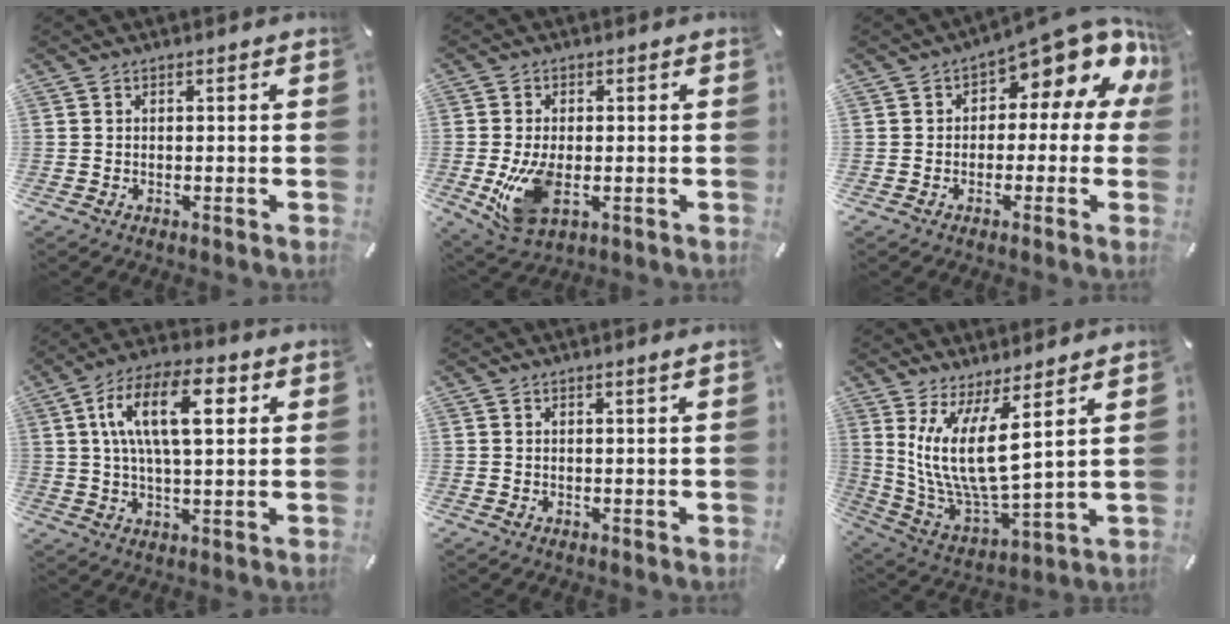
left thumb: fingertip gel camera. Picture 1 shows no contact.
{"total": 9.6, "force": [-1.1, 5.5, 7.8], "torque": [-0.164, -0.018, -0.019]}
{"total": 11.2, "force": [6.8, 4.2, 7.8], "torque": [-0.100, -0.066, 0.111]}
{"total": 14.8, "force": [4.4, 6.6, 12.4], "torque": [-0.223, 0.003, 0.070]}
{"total": 0.8, "force": [0.4, 0.0, 0.7], "torque": [-0.015, 0.001, 0.007]}
{"total": 14.7, "force": [5.6, 4.6, 12.7], "torque": [-0.286, -0.049, 0.096]}